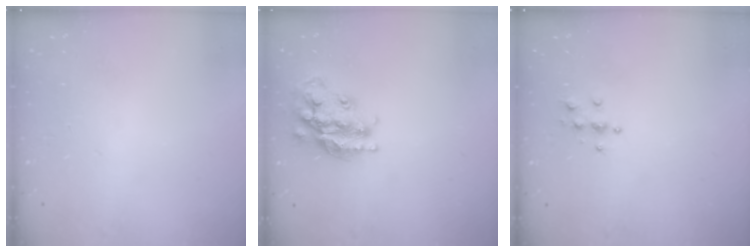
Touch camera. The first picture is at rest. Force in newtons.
{"total": 18.6, "press": 18.5, "slide": 1.5}
{"total": 3.9, "press": 3.9, "slide": 0.4}